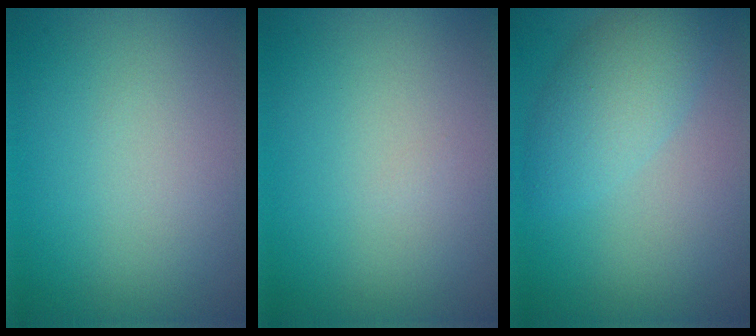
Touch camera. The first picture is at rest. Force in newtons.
{"total": 0.0}
{"total": 3.9, "press": 3.9, "slide": 0.1}